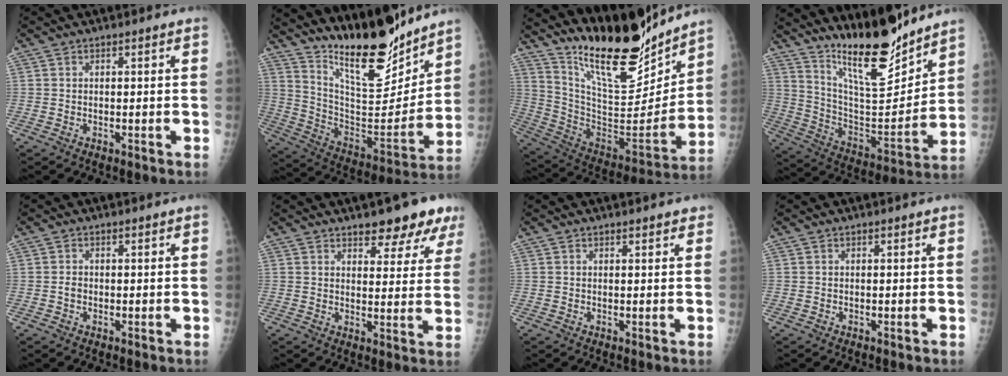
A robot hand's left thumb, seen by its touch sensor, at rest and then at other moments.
{"total": 19.9, "force": [16.7, 5.2, 9.6], "torque": [-0.111, -0.119, 0.291]}
{"total": 23.9, "force": [19.5, 6.7, 12.3], "torque": [-0.160, -0.111, 0.333]}
{"total": 17.8, "force": [14.9, 3.7, 9.1], "torque": [-0.114, -0.112, 0.266]}
{"total": 1.1, "force": [-0.2, 0.9, 0.6], "torque": [-0.007, 0.002, -0.004]}
{"total": 9.4, "force": [7.0, 3.5, 5.3], "torque": [-0.033, -0.038, 0.084]}
{"total": 1.5, "force": [1.3, 0.5, 0.7], "torque": [-0.002, -0.002, 0.014]}
{"total": 0.0}